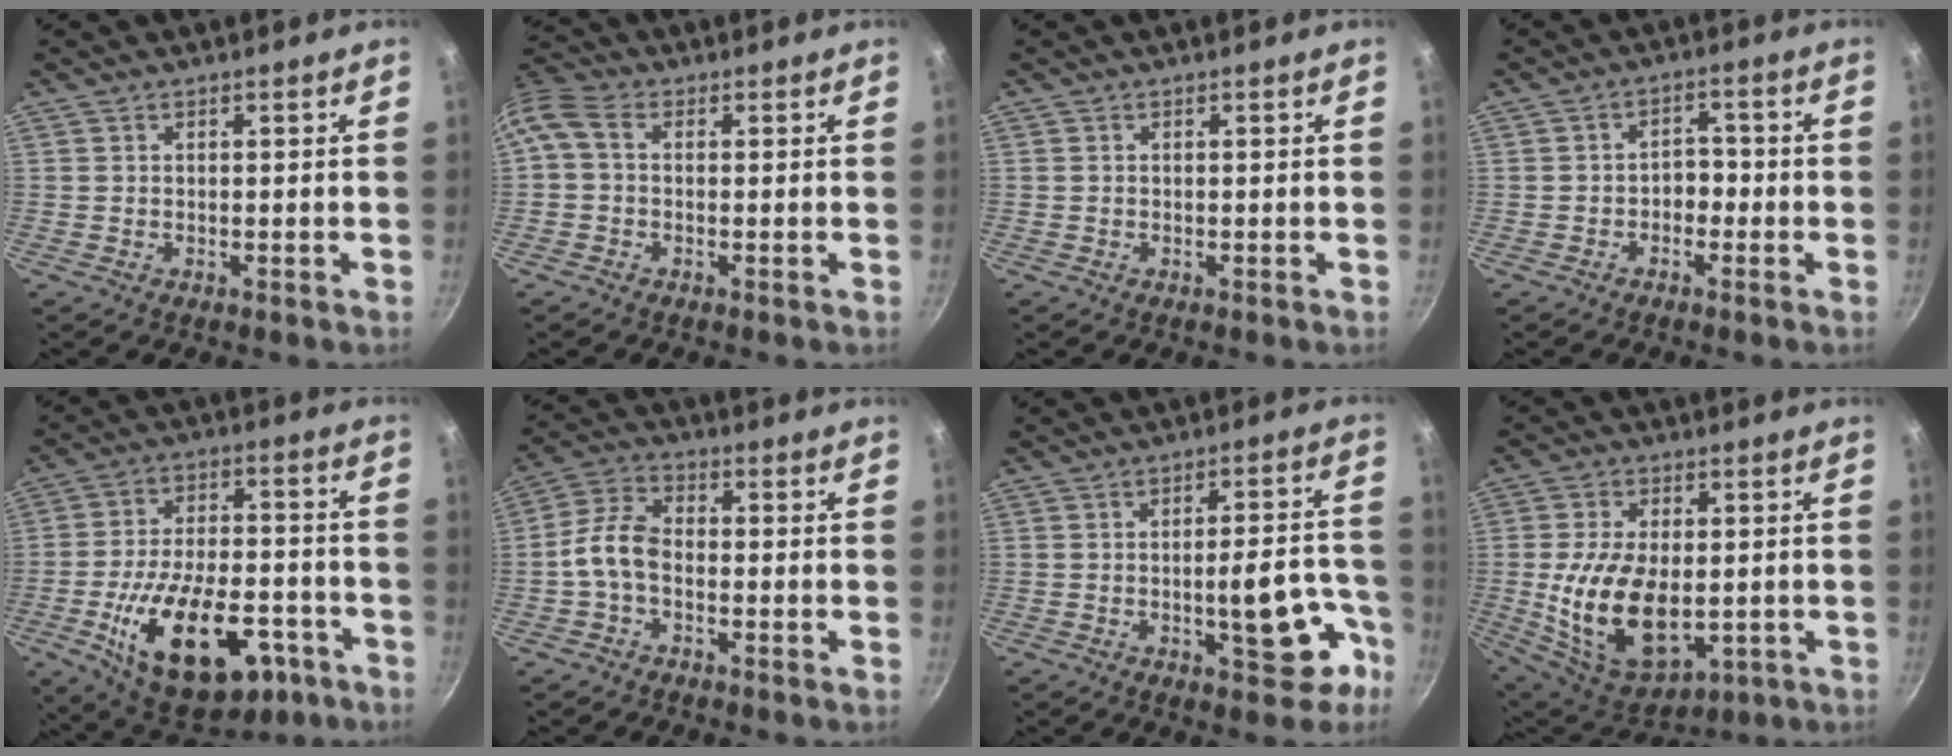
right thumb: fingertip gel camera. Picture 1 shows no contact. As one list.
[{"total": 7.8, "force": [0.5, 5.6, 5.4], "torque": [-0.129, 0.028, -0.007]}, {"total": 0.0}, {"total": 3.3, "force": [-1.2, 2.4, 1.9], "torque": [-0.001, 0.019, -0.023]}, {"total": 23.3, "force": [-9.2, 12.4, 17.5], "torque": [-0.267, 0.040, -0.131]}, {"total": 6.9, "force": [-1.8, 4.0, 5.4], "torque": [-0.111, 0.033, -0.048]}, {"total": 12.6, "force": [-5.3, 5.2, 10.1], "torque": [-0.094, 0.048, -0.065]}, {"total": 18.2, "force": [-1.8, 10.7, 14.6], "torque": [-0.252, -0.008, -0.015]}]